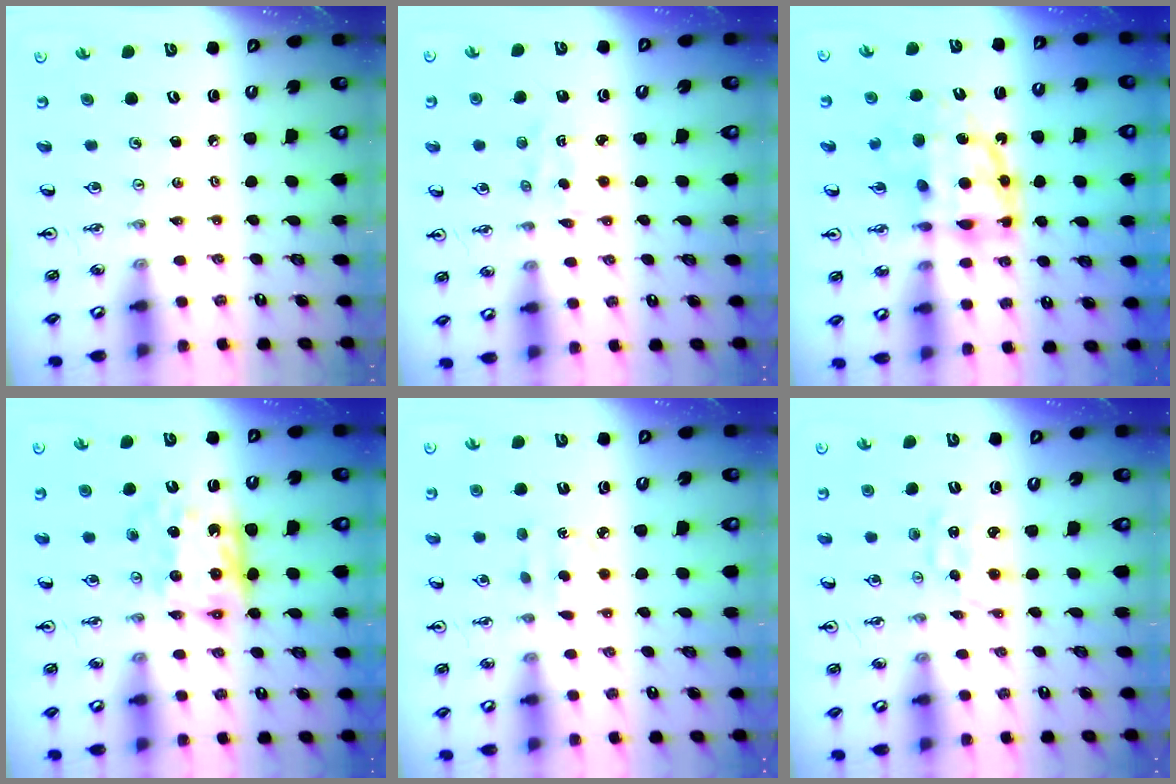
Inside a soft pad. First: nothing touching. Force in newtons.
{"total": 2.8, "press": 2.8, "slide": 0.4}
{"total": 13.5, "press": 13.4, "slide": 1.2}
{"total": 11.0, "press": 11.0, "slide": 0.5}
{"total": 3.3, "press": 3.2, "slide": 0.6}
{"total": 1.2, "press": 1.2, "slide": 0.3}